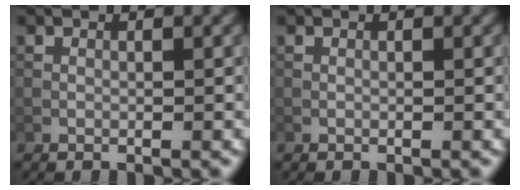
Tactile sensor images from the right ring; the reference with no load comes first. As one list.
[{"total": 0.0}]